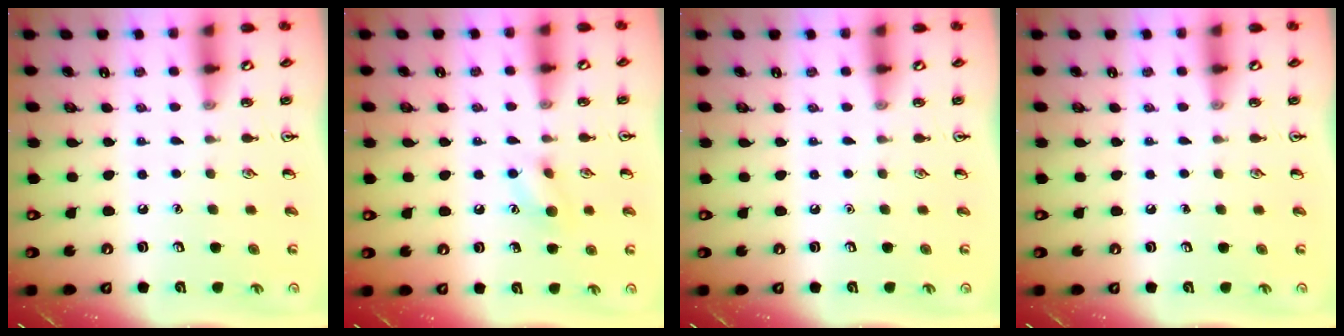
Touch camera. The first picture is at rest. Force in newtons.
{"total": 7.4, "press": 7.2, "slide": 1.5}
{"total": 0.0}
{"total": 0.0}